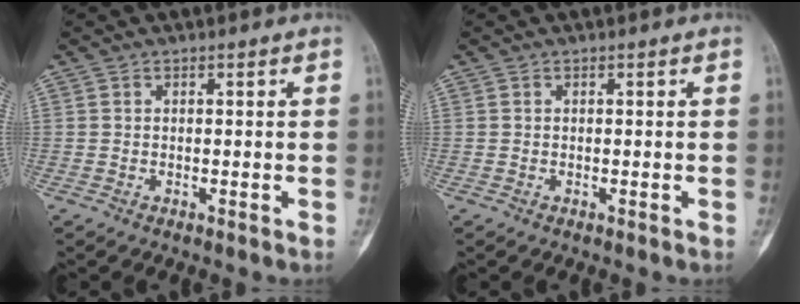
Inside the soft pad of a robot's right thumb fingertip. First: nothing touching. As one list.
[{"total": 0.0}]